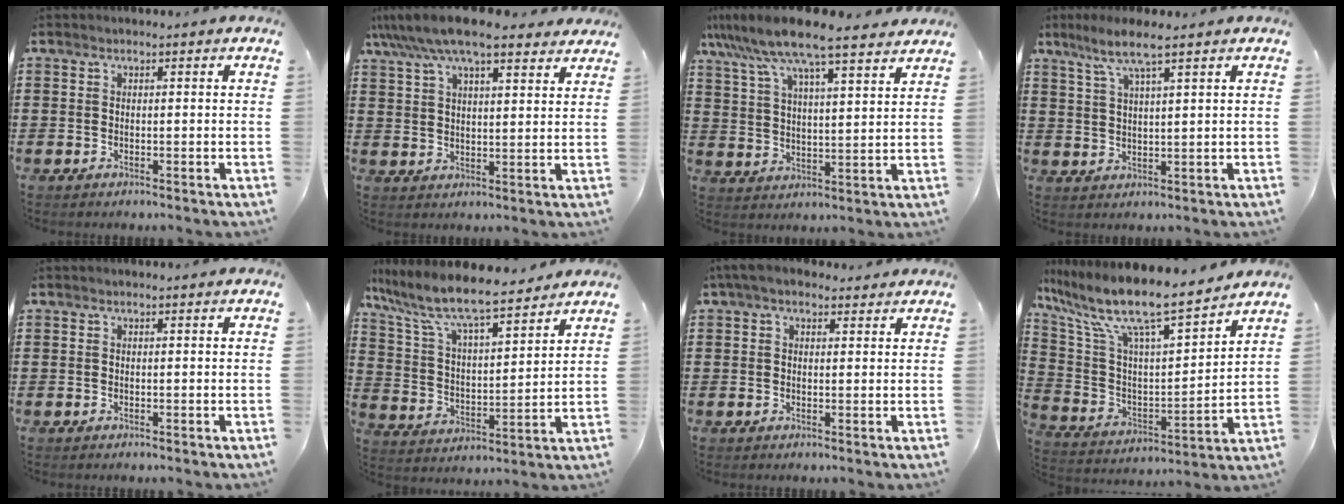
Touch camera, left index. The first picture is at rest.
{"total": 9.3, "force": [7.6, 2.1, 4.8], "torque": [-0.115, -0.014, 0.138]}
{"total": 9.5, "force": [7.9, 0.9, 5.1], "torque": [-0.127, -0.032, 0.136]}
{"total": 5.5, "force": [3.7, 0.2, 4.0], "torque": [-0.088, -0.003, 0.062]}
{"total": 0.0}
{"total": 8.5, "force": [7.3, 1.1, 4.2], "torque": [-0.113, -0.042, 0.122]}
{"total": 3.0, "force": [2.1, 1.6, 1.5], "torque": [-0.037, 0.005, 0.038]}
{"total": 10.7, "force": [8.7, 1.0, 6.1], "torque": [-0.156, -0.064, 0.141]}